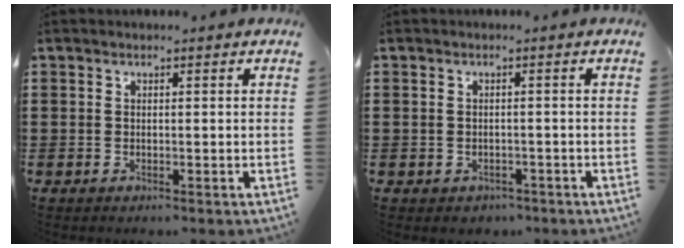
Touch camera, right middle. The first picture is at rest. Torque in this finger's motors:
{"motor_torque": [0.21, -0.06, -0.04, 0.00]}